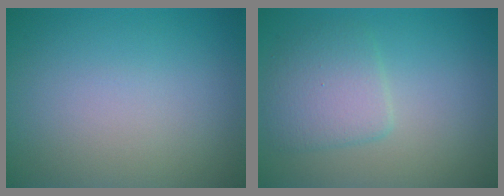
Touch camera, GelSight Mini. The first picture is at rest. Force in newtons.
{"total": 3.3, "press": 3.3, "slide": 0.1}